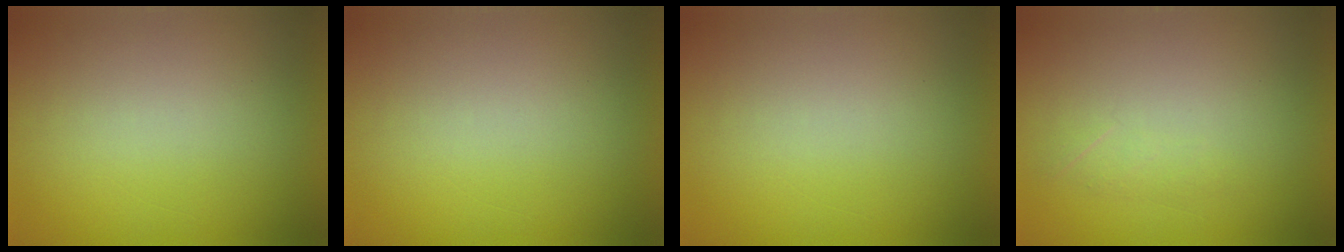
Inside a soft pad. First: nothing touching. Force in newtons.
{"total": 0.0}
{"total": 3.0}
{"total": 1.3}